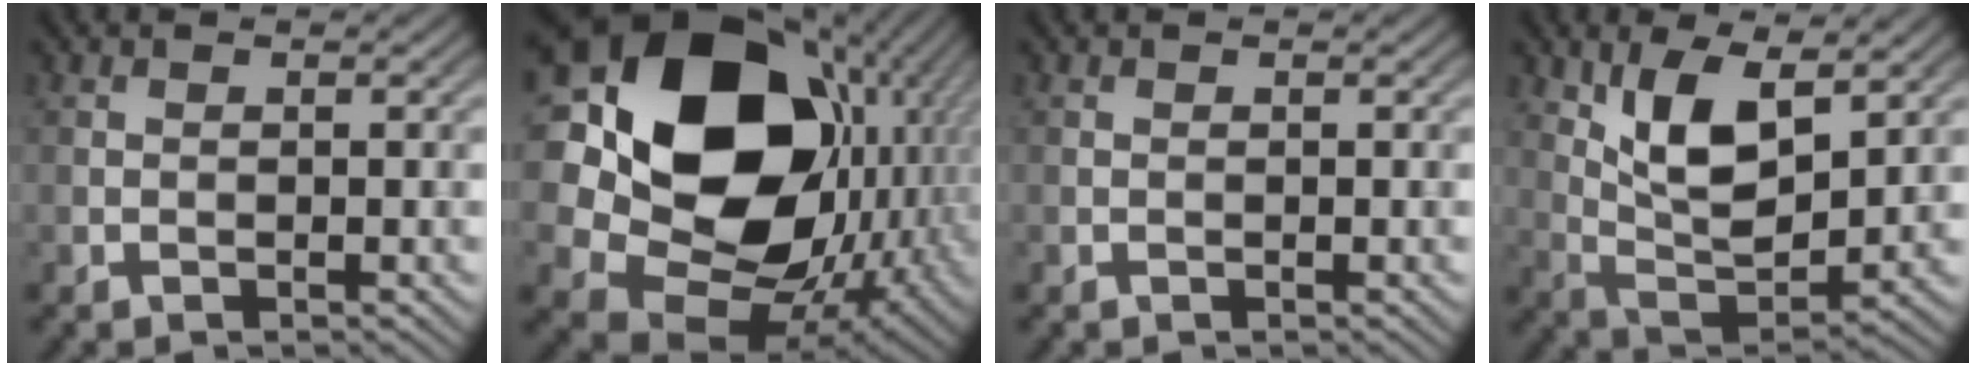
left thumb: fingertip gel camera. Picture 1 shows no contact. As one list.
[{"total": 22.5, "force": [4.6, 17.3, 13.6], "torque": [-0.313, -0.024, 0.124]}, {"total": 0.0}, {"total": 9.4, "force": [4.4, 4.0, 7.3], "torque": [-0.149, -0.002, 0.089]}]